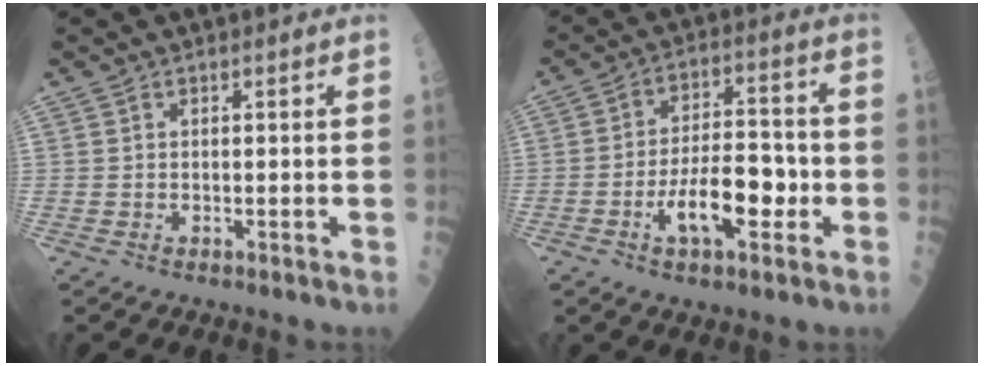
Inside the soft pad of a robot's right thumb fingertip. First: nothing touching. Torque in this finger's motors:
{"motor_torque": [0.44, 0.45, 0.92, 0.05, 0.09]}